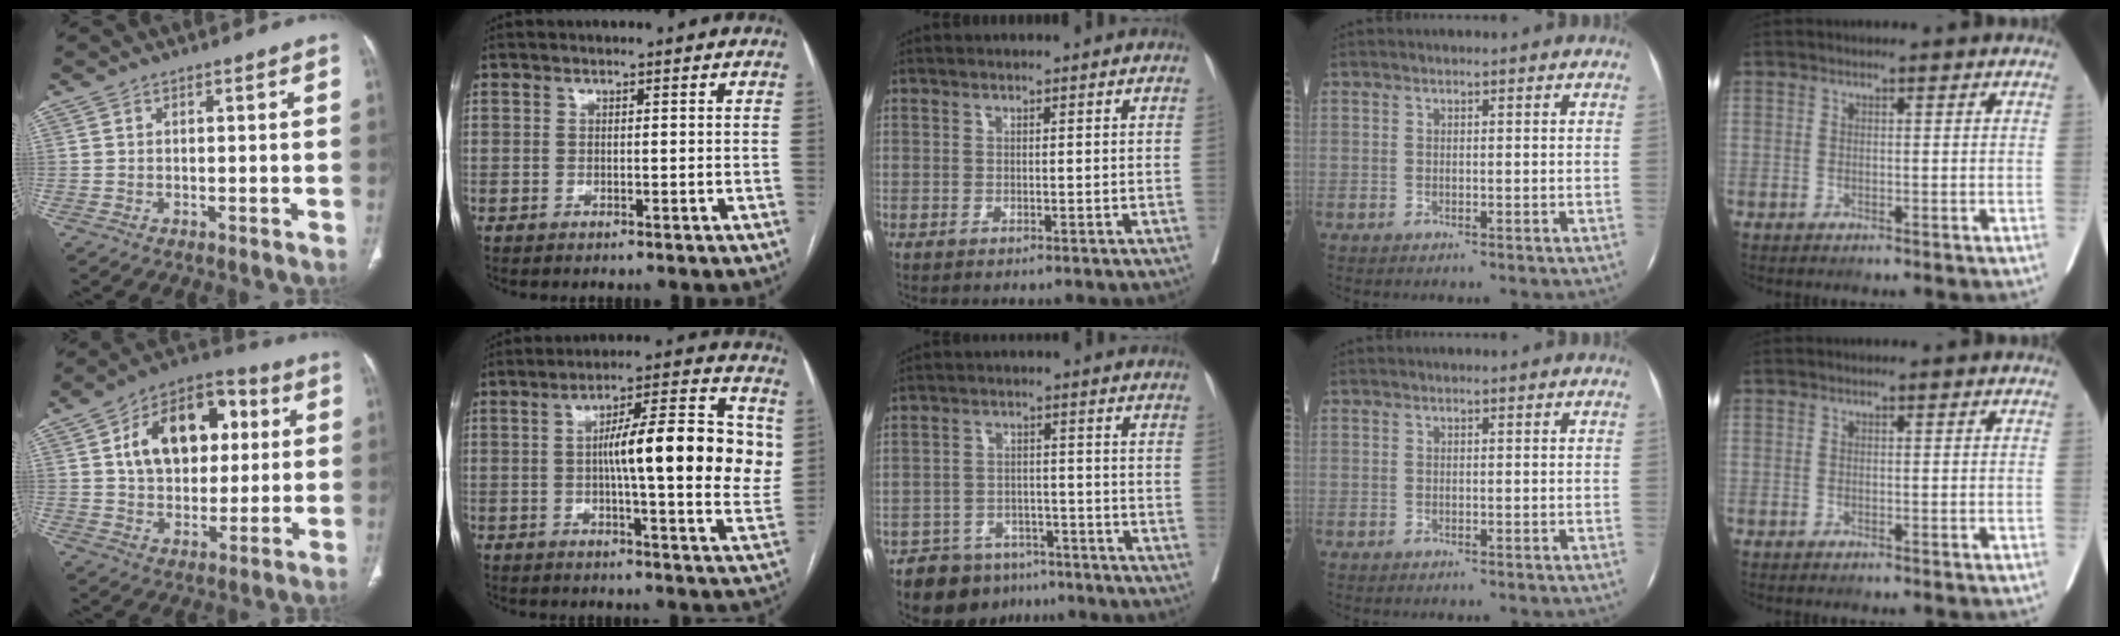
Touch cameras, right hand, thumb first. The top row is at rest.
{"thumb": {"total": 18.5, "force": [4.4, 12.2, 13.3], "torque": [-0.170, 0.013, 0.069]}, "index": {"total": 17.6, "force": [1.8, 3.1, 17.2], "torque": [-0.241, 0.026, 0.022]}, "middle": {"total": 8.7, "force": [-7.0, 4.8, 1.9], "torque": [-0.022, 0.009, -0.103]}}